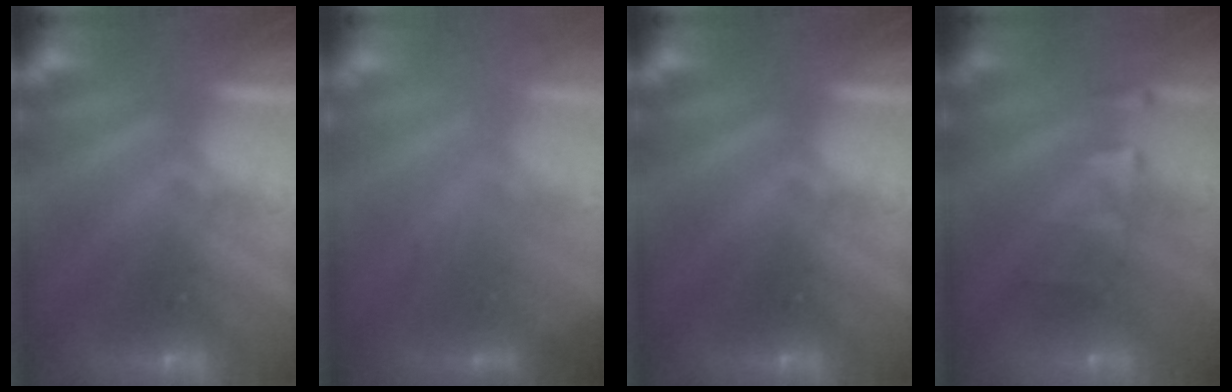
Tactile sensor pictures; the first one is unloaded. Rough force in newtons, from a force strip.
{"total": 2.7}
{"total": 0.0}
{"total": 2.3}